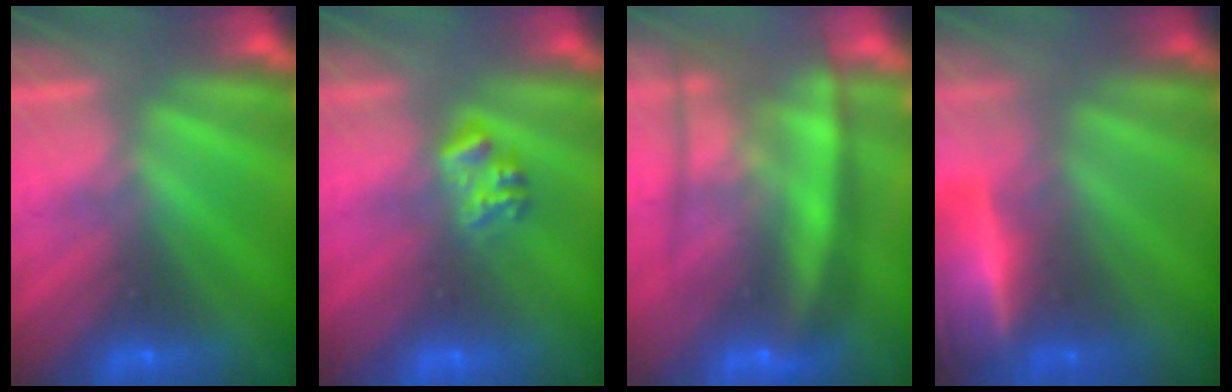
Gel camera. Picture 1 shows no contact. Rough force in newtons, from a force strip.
{"total": 2.3}
{"total": 5.6}
{"total": 8.1}